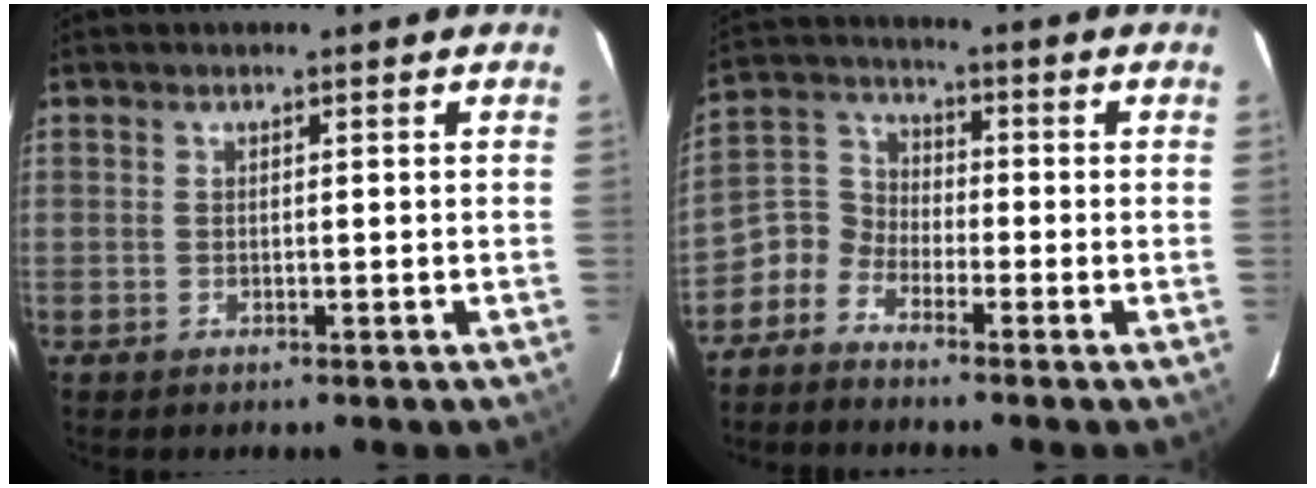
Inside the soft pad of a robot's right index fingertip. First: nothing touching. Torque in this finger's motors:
{"motor_torque": [0.13, -0.11, 0.10, 0.00]}